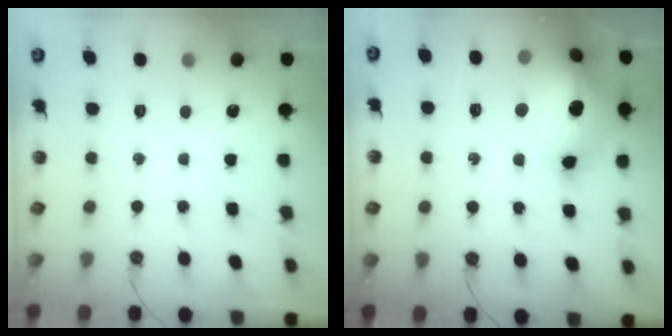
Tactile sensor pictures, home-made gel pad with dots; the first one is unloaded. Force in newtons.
{"total": 22.3, "press": 22.2, "slide": 2.3}